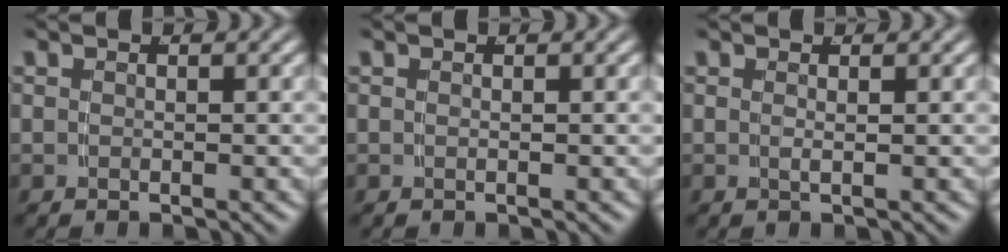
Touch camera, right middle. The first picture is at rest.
{"total": 0.0}
{"total": 1.0, "force": [0.0, -0.9, 0.5], "torque": [-0.010, -0.004, 0.006]}